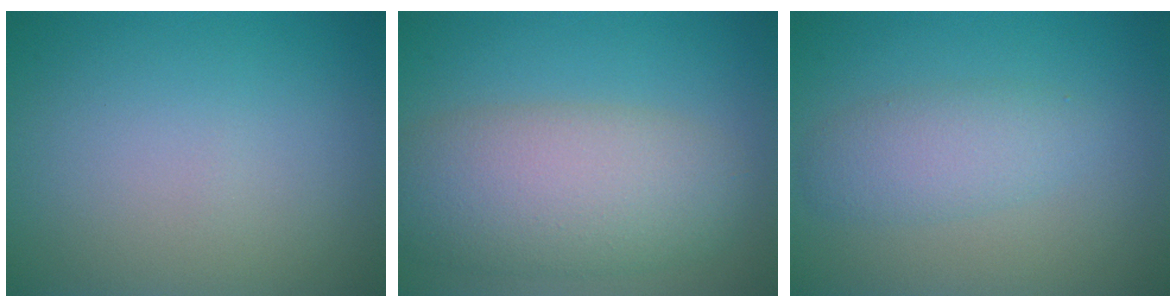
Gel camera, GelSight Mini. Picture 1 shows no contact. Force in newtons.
{"total": 7.7, "press": 7.6, "slide": 0.4}
{"total": 2.9, "press": 2.9, "slide": 0.1}